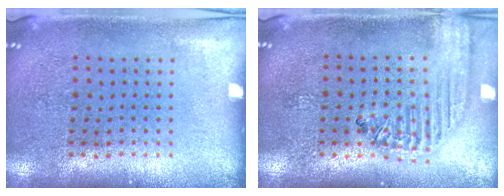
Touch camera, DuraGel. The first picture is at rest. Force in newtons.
{"total": 1.9, "press": 1.7, "slide": 0.7}